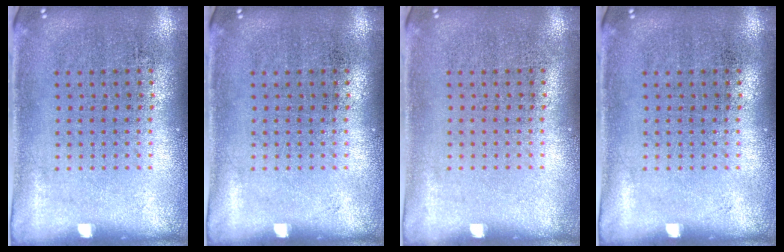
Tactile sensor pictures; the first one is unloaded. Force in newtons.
{"total": 0.0}
{"total": 0.0}
{"total": 0.0}